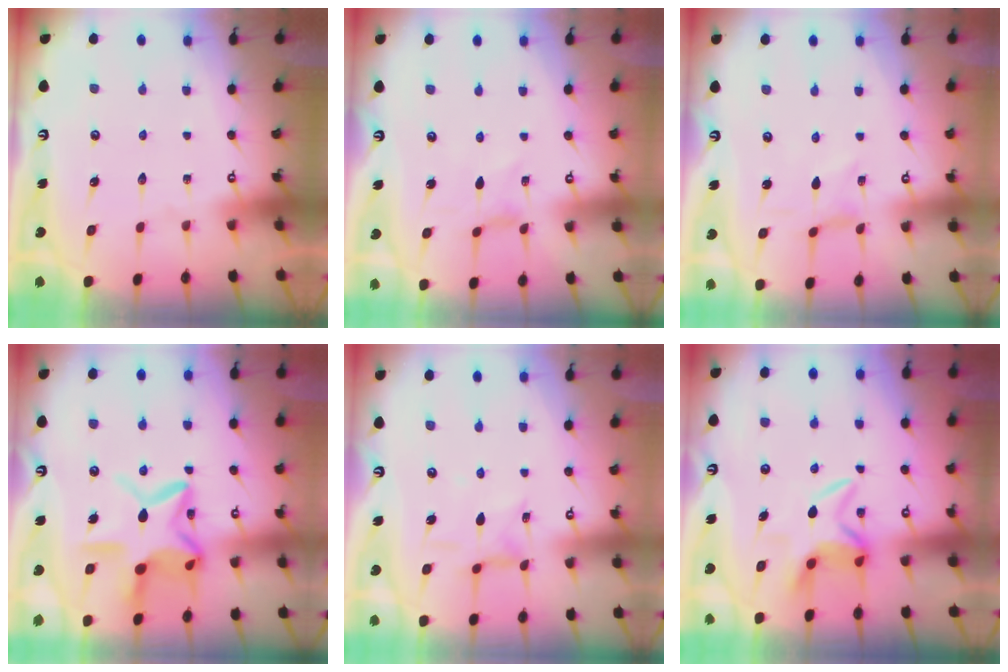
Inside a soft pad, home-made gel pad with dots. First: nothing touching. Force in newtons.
{"total": 0.0}
{"total": 0.0}
{"total": 15.3, "press": 15.3, "slide": 1.2}
{"total": 3.0, "press": 3.0, "slide": 0.3}
{"total": 5.6, "press": 5.6, "slide": 0.4}